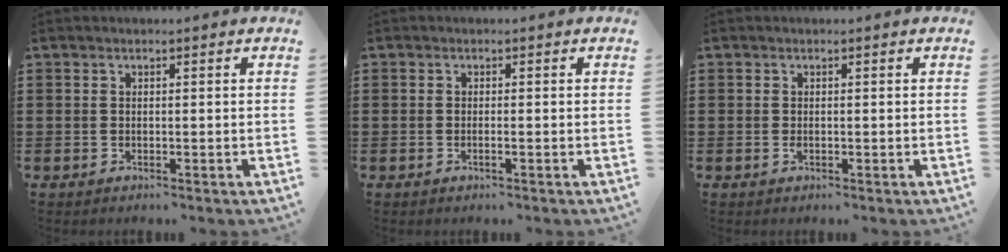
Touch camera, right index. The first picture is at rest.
{"total": 0.8, "force": [-0.4, -0.1, 0.7], "torque": [-0.012, -0.004, -0.006]}
{"total": 0.7, "force": [-0.2, 0.3, 0.6], "torque": [-0.014, -0.004, -0.002]}